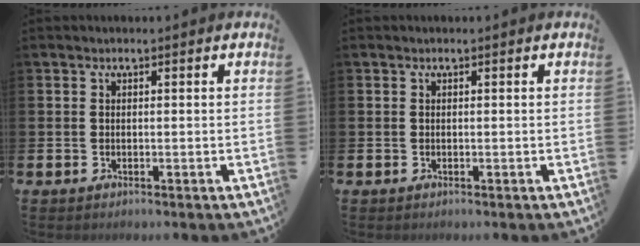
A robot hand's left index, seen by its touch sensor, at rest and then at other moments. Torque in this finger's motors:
{"motor_torque": [0.00, 0.00, 0.00, 0.00]}